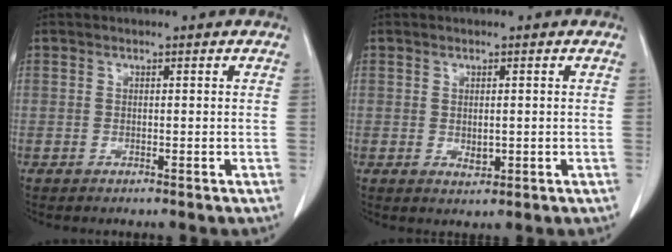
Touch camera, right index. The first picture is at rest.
{"total": 1.8, "force": [-0.1, 1.0, 1.5], "torque": [-0.023, -0.004, 0.004]}